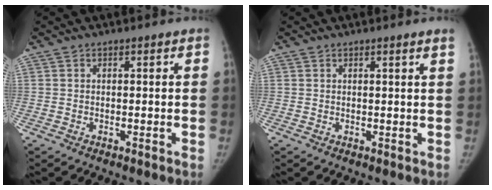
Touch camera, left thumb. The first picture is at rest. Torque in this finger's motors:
{"motor_torque": [-0.11, -0.05, -0.01, 0.19, 0.00]}